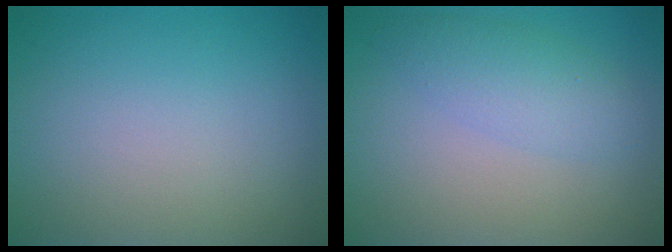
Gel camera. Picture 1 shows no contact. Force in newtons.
{"total": 2.9, "press": 2.9, "slide": 0.0}